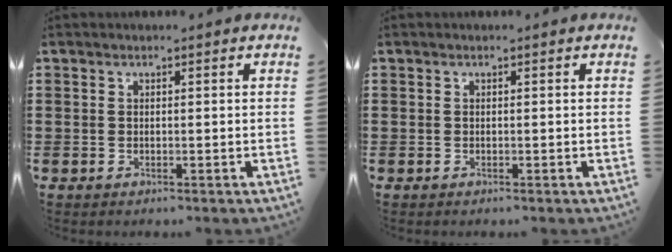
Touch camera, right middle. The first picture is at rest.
{"total": 0.0}